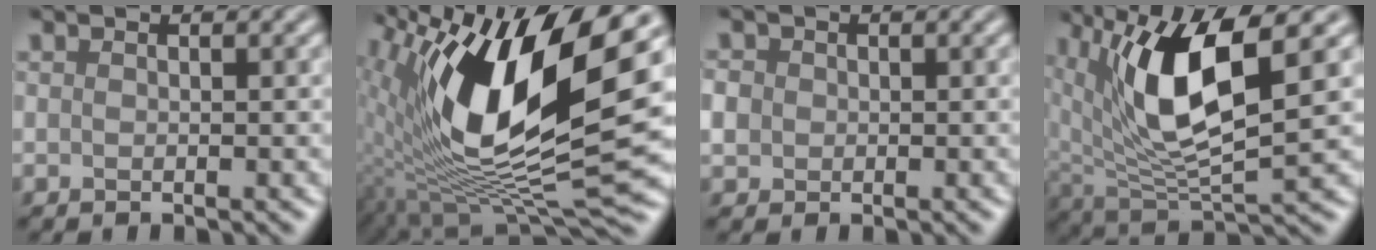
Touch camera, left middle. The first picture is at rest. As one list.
[{"total": 16.0, "force": [3.8, 5.5, 14.6], "torque": [-0.264, -0.007, 0.064]}, {"total": 1.9, "force": [-0.1, 1.9, 0.5], "torque": [-0.013, 0.002, -0.003]}, {"total": 9.9, "force": [3.5, 3.4, 8.7], "torque": [-0.172, -0.008, 0.065]}]